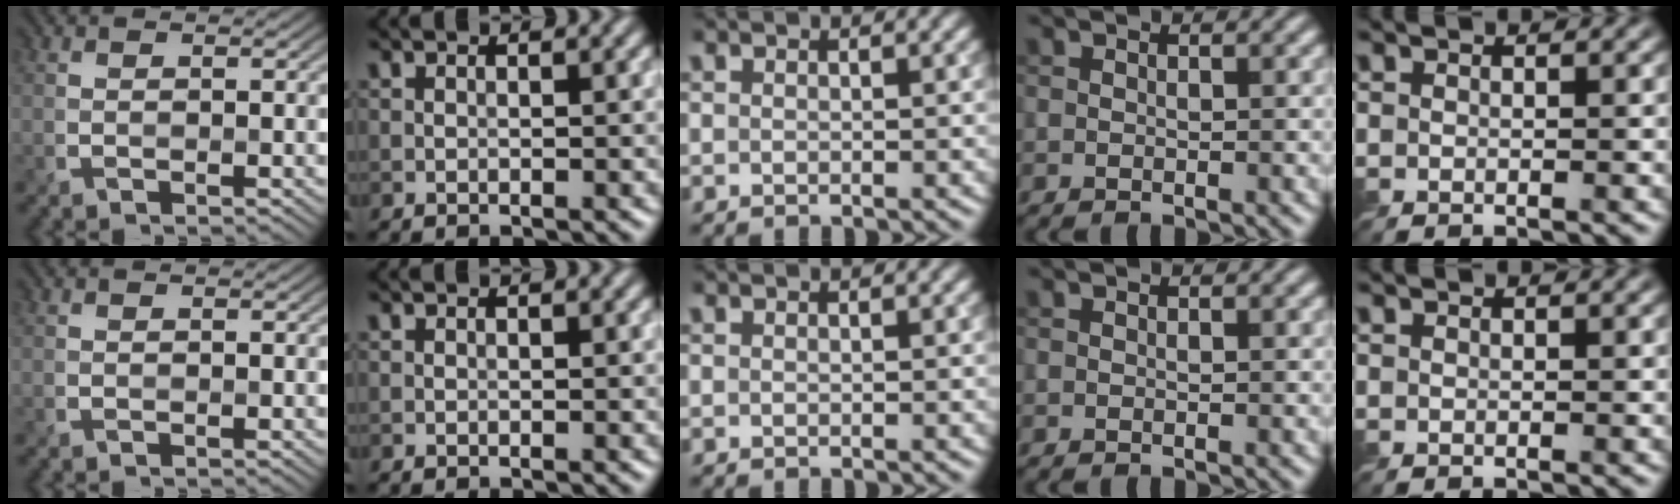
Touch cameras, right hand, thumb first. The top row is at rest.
{}